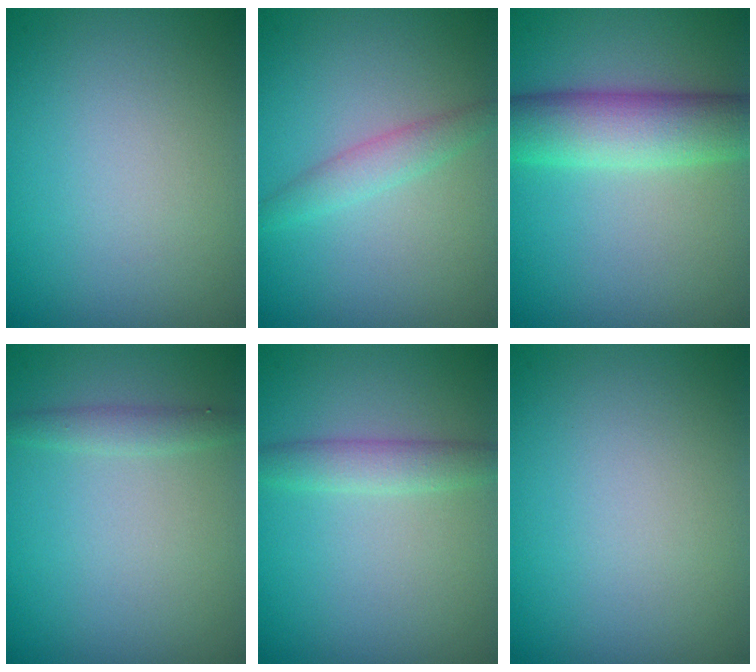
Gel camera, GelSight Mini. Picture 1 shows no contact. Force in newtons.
{"total": 1.9, "press": 1.9, "slide": 0.1}
{"total": 6.2, "press": 6.2, "slide": 0.0}
{"total": 1.2, "press": 1.2, "slide": 0.0}
{"total": 2.1, "press": 2.1, "slide": 0.1}
{"total": 0.0}